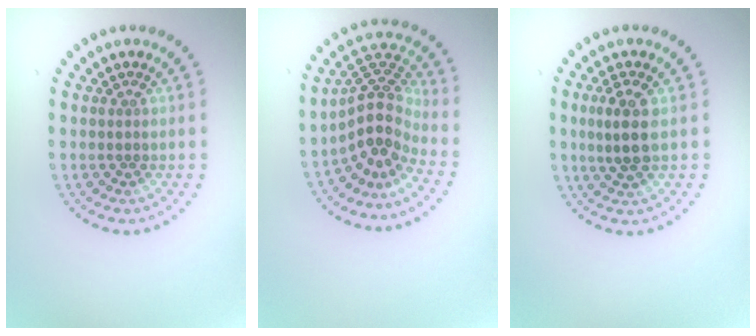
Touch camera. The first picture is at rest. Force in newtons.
{"total": 4.3, "press": 3.0, "slide": 3.1}
{"total": 2.7, "press": 2.5, "slide": 0.9}